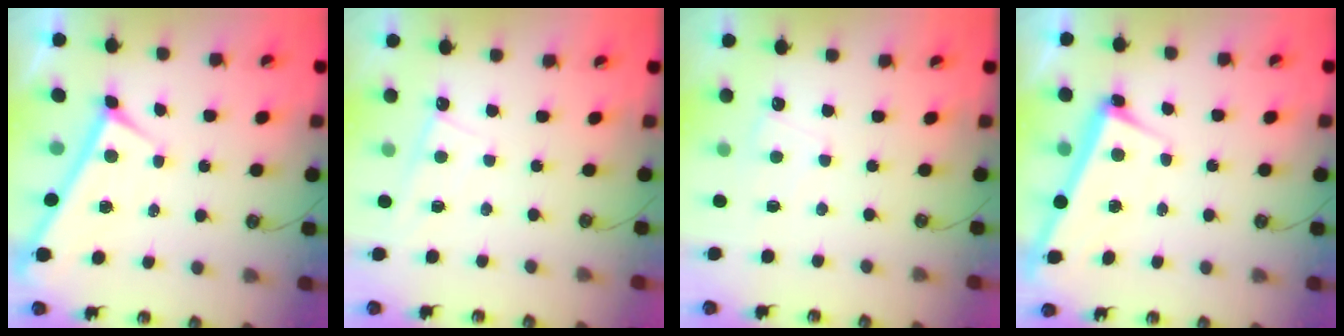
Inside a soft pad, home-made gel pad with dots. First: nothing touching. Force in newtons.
{"total": 2.4, "press": 2.4, "slide": 0.3}
{"total": 1.1, "press": 1.0, "slide": 0.4}
{"total": 2.6, "press": 2.5, "slide": 0.6}